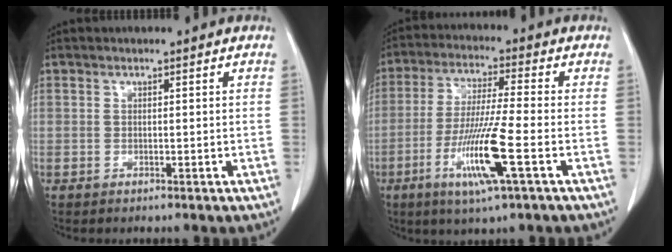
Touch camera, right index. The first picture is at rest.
{"total": 11.5, "force": [-4.1, -0.3, 10.7], "torque": [-0.212, -0.020, -0.080]}